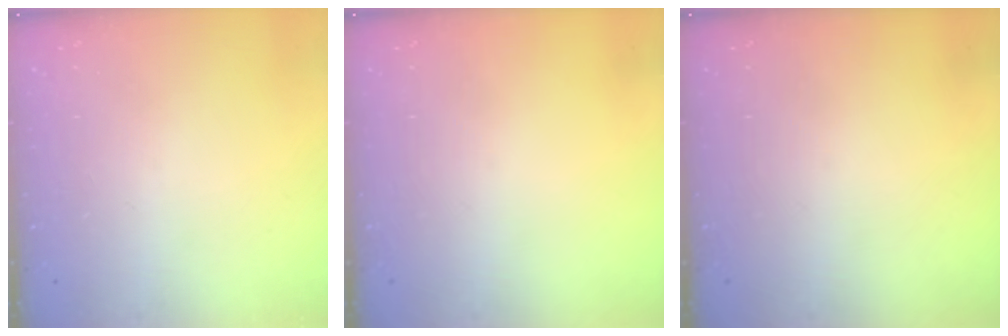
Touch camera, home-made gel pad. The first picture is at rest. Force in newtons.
{"total": 0.0}
{"total": 0.0}